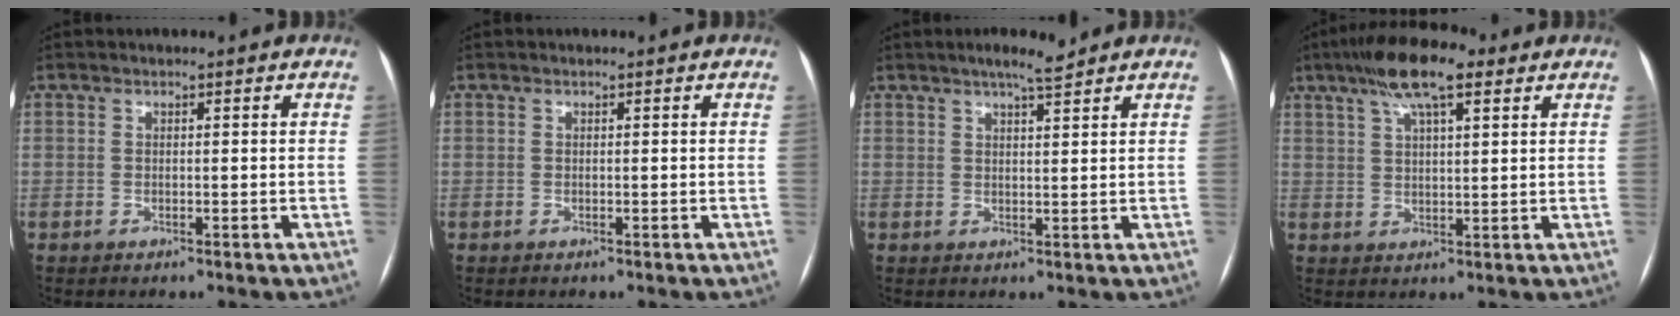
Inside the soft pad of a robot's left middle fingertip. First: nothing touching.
{"total": 0.0}
{"total": 3.6, "force": [2.9, 0.2, 2.1], "torque": [-0.038, 0.005, 0.049]}
{"total": 9.9, "force": [5.9, 2.4, 7.5], "torque": [-0.139, 0.023, 0.098]}